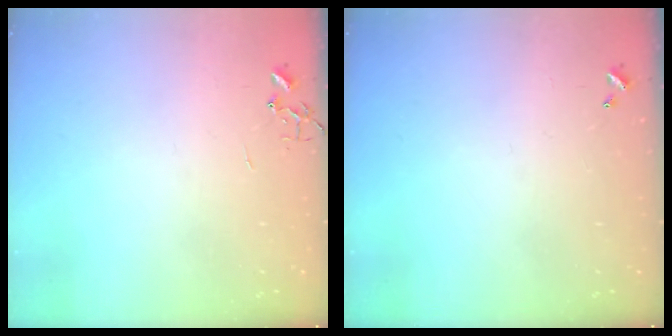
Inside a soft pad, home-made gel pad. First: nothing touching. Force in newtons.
{"total": 0.0}